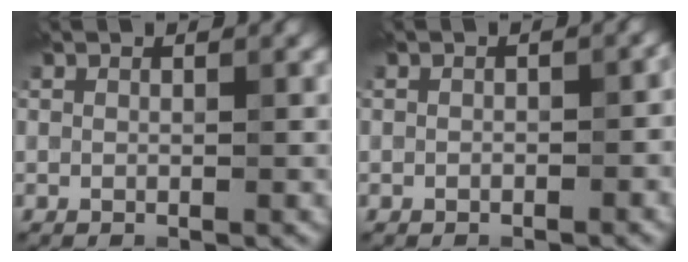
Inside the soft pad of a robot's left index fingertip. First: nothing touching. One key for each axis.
{"total": 1.2, "fx": -0.4, "fy": 0.7, "fz": 0.8, "tx": -0.011, "ty": 0.002, "tz": -0.005}